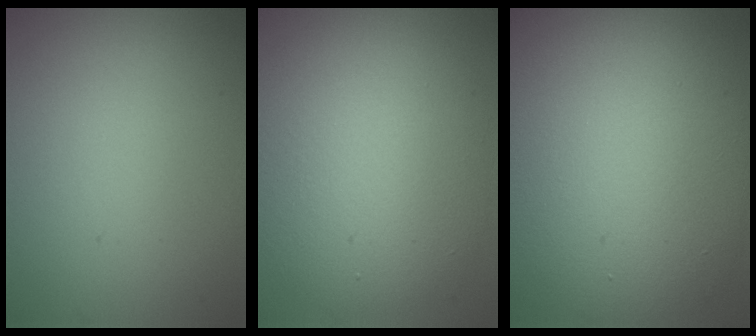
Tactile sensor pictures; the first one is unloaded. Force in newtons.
{"total": 9.0, "press": 9.0, "slide": 0.2}
{"total": 13.5, "press": 13.5, "slide": 0.4}